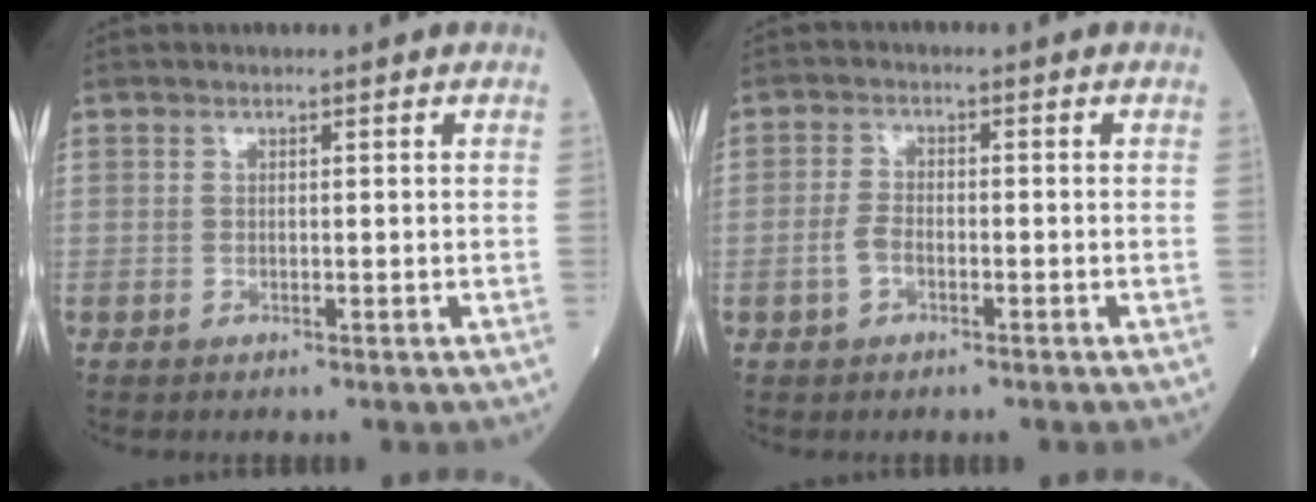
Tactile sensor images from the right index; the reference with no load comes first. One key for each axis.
{"total": 2.8, "fx": -1.2, "fy": 1.4, "fz": 2.1, "tx": -0.047, "ty": 0.004, "tz": -0.025}